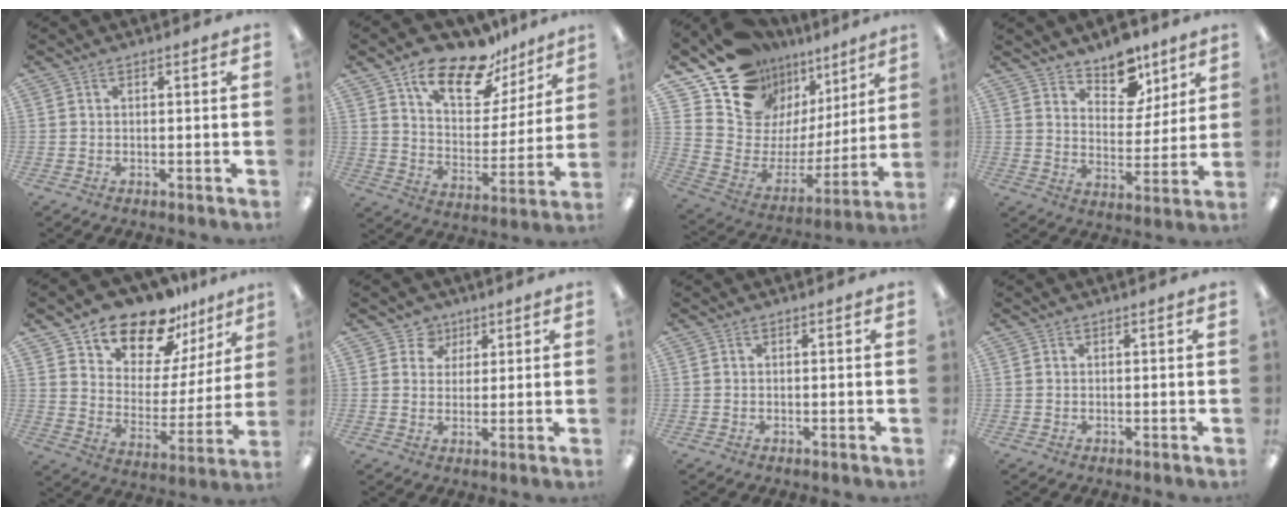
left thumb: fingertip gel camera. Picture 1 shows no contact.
{"total": 17.8, "force": [12.9, 7.9, 9.2], "torque": [-0.152, -0.079, 0.222]}
{"total": 16.8, "force": [13.5, 9.2, 4.1], "torque": [-0.089, -0.113, 0.250]}
{"total": 10.3, "force": [8.2, 5.4, 3.0], "torque": [-0.038, -0.057, 0.148]}
{"total": 15.9, "force": [13.7, 7.1, 4.1], "torque": [-0.085, -0.112, 0.248]}
{"total": 5.2, "force": [2.9, 4.2, 0.4], "torque": [-0.006, -0.007, 0.050]}
{"total": 0.0}
{"total": 0.0}